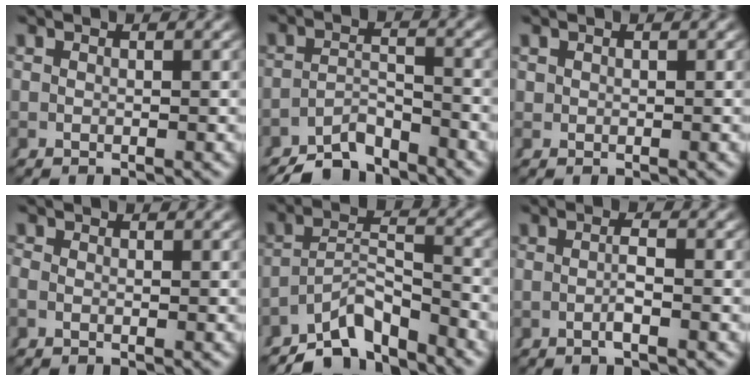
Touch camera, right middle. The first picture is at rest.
{"total": 5.7, "force": [-5.2, 1.3, 1.8], "torque": [-0.006, -0.008, -0.085]}
{"total": 0.0}
{"total": 0.7, "force": [-0.4, 0.4, 0.4], "torque": [-0.008, -0.001, -0.010]}
{"total": 7.6, "force": [-5.9, 3.0, 3.7], "torque": [-0.046, -0.016, -0.091]}
{"total": 1.8, "force": [-0.8, 0.0, 1.7], "torque": [-0.023, 0.001, -0.016]}